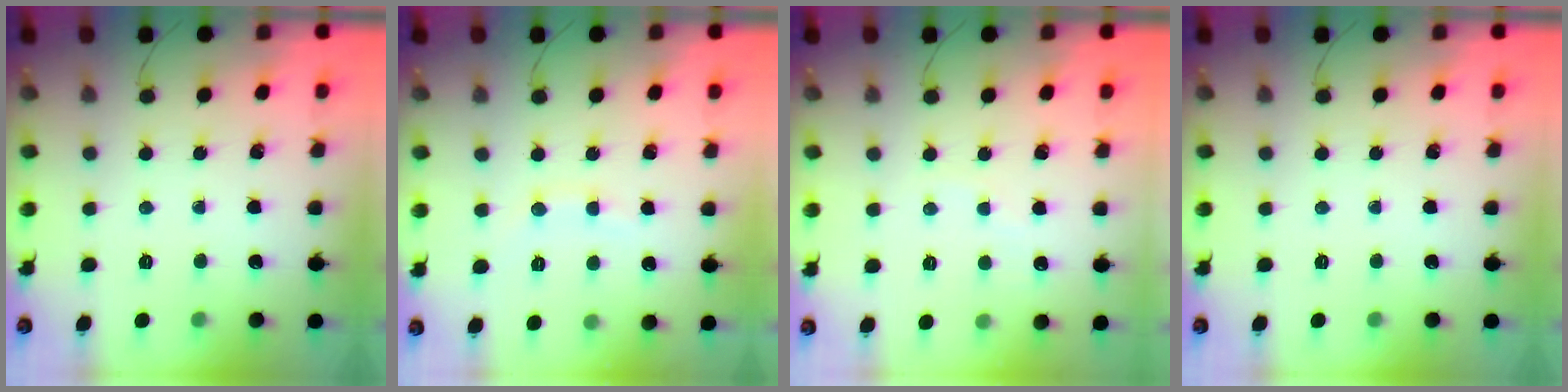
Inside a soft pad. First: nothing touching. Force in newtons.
{"total": 6.2, "press": 6.0, "slide": 1.5}
{"total": 3.1, "press": 2.9, "slide": 1.0}
{"total": 0.0}